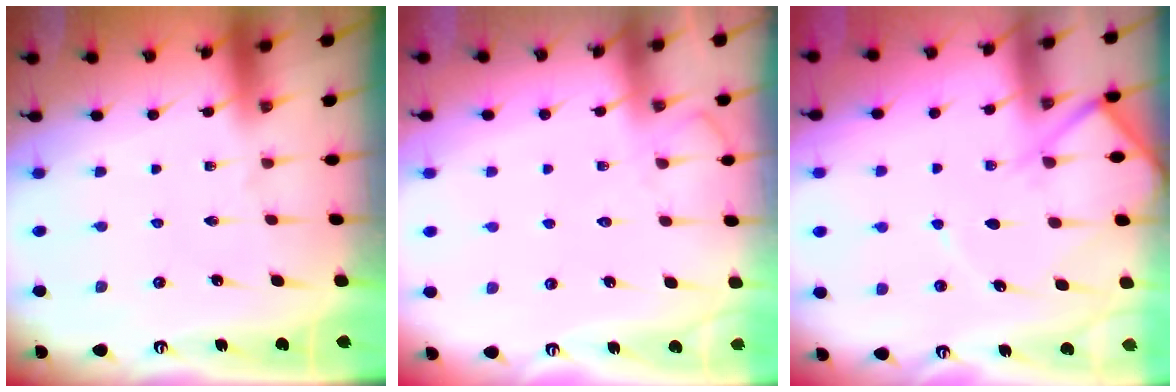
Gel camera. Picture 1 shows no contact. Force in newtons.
{"total": 8.2, "press": 8.1, "slide": 1.0}
{"total": 8.5, "press": 8.4, "slide": 0.9}